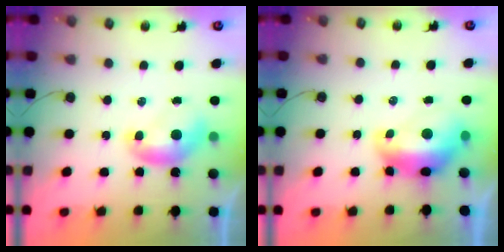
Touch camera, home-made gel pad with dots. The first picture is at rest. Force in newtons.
{"total": 2.9, "press": 2.9, "slide": 0.7}